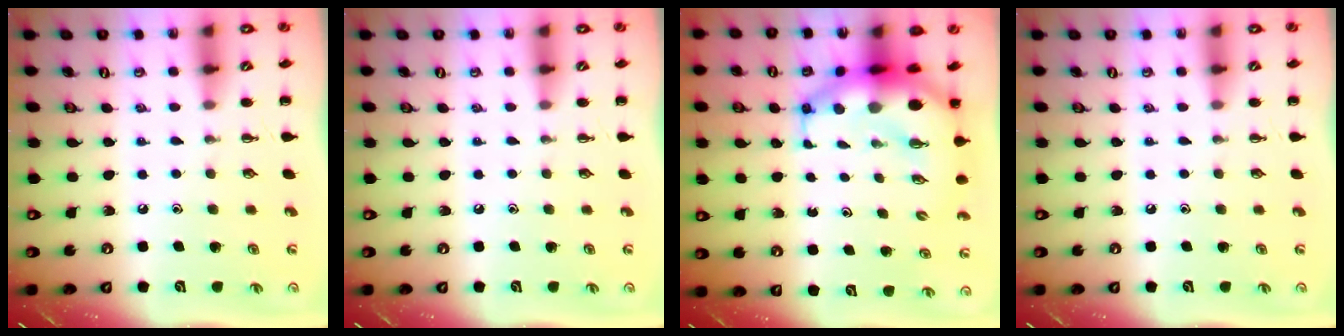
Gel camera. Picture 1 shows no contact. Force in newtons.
{"total": 0.0}
{"total": 11.0, "press": 10.6, "slide": 2.8}
{"total": 0.0}